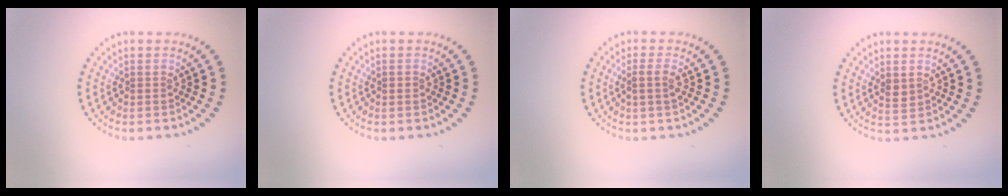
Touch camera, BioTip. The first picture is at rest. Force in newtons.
{"total": 0.7, "press": 0.7, "slide": 0.2}
{"total": 1.6, "press": 1.2, "slide": 1.0}
{"total": 1.4, "press": 1.4, "slide": 0.3}